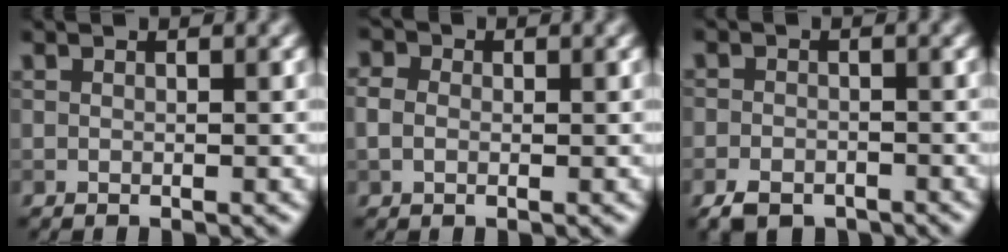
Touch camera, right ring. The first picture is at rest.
{"total": 1.9, "force": [0.1, 1.6, 1.1], "torque": [-0.024, 0.003, -0.008]}
{"total": 3.7, "force": [-2.6, 2.0, 1.6], "torque": [-0.026, -0.006, -0.053]}